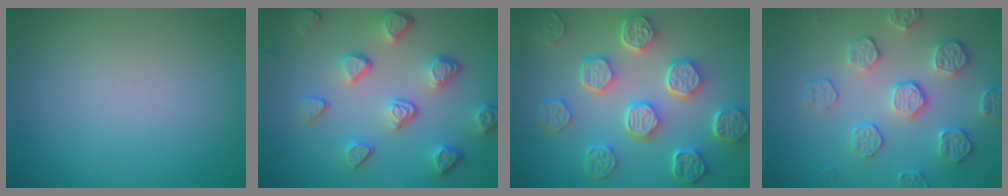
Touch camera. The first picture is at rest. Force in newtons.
{"total": 5.1, "press": 3.8, "slide": 3.3}
{"total": 7.6, "press": 5.9, "slide": 4.8}
{"total": 4.4, "press": 3.9, "slide": 2.0}